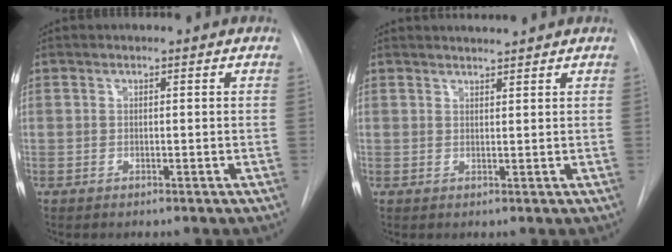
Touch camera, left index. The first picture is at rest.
{"total": 1.6, "force": [1.5, -0.5, 0.2], "torque": [-0.002, 0.005, 0.029]}